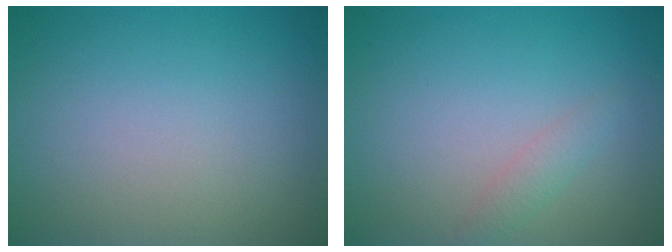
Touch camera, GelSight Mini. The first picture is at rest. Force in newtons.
{"total": 1.2, "press": 1.2, "slide": 0.0}